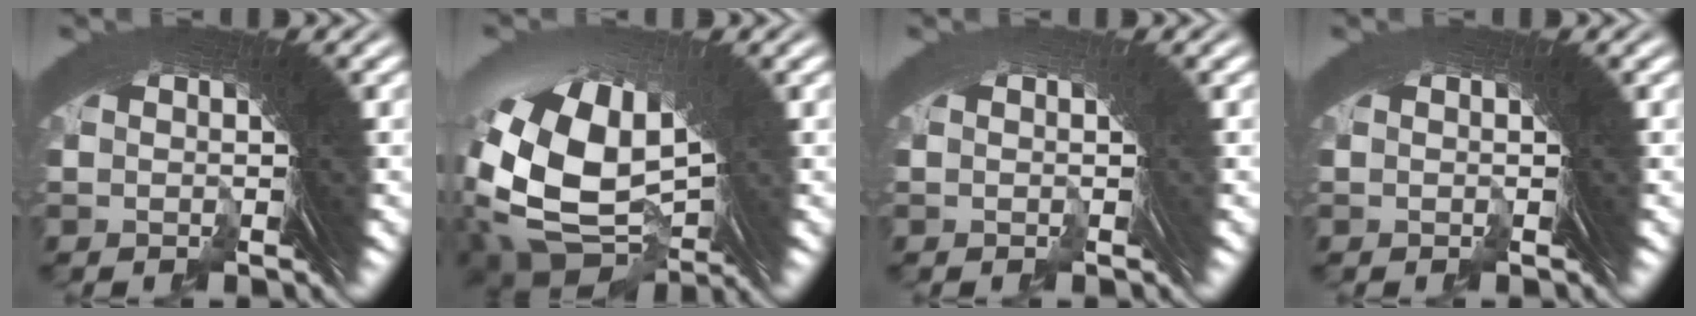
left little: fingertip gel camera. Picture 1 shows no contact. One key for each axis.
{"total": 10.4, "fx": -1.9, "fy": 7.4, "fz": 7.0, "tx": -0.170, "ty": -0.060, "tz": 0.002}
{"total": 1.0, "fx": -0.7, "fy": -0.5, "fz": -0.5, "tx": 0.014, "ty": 0.009, "tz": -0.012}
{"total": 0.0}